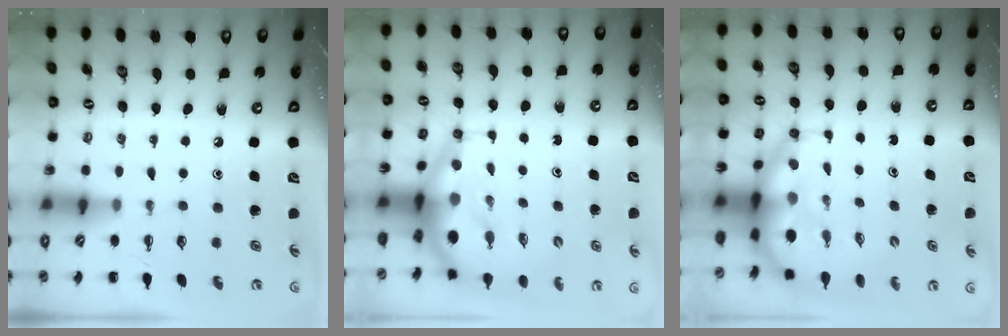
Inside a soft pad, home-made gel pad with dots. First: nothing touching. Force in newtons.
{"total": 8.9, "press": 8.6, "slide": 2.3}
{"total": 8.8, "press": 8.4, "slide": 2.6}